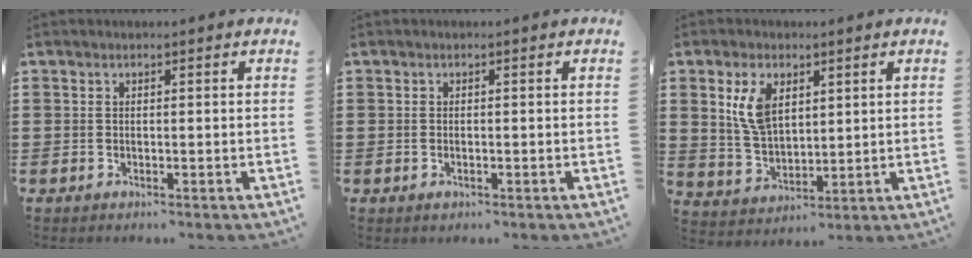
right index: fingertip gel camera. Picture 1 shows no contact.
{"total": 0.6, "force": [-0.2, 0.2, 0.5], "torque": [-0.011, -0.004, -0.003]}
{"total": 7.4, "force": [3.1, 4.1, 5.3], "torque": [-0.124, 0.008, 0.055]}